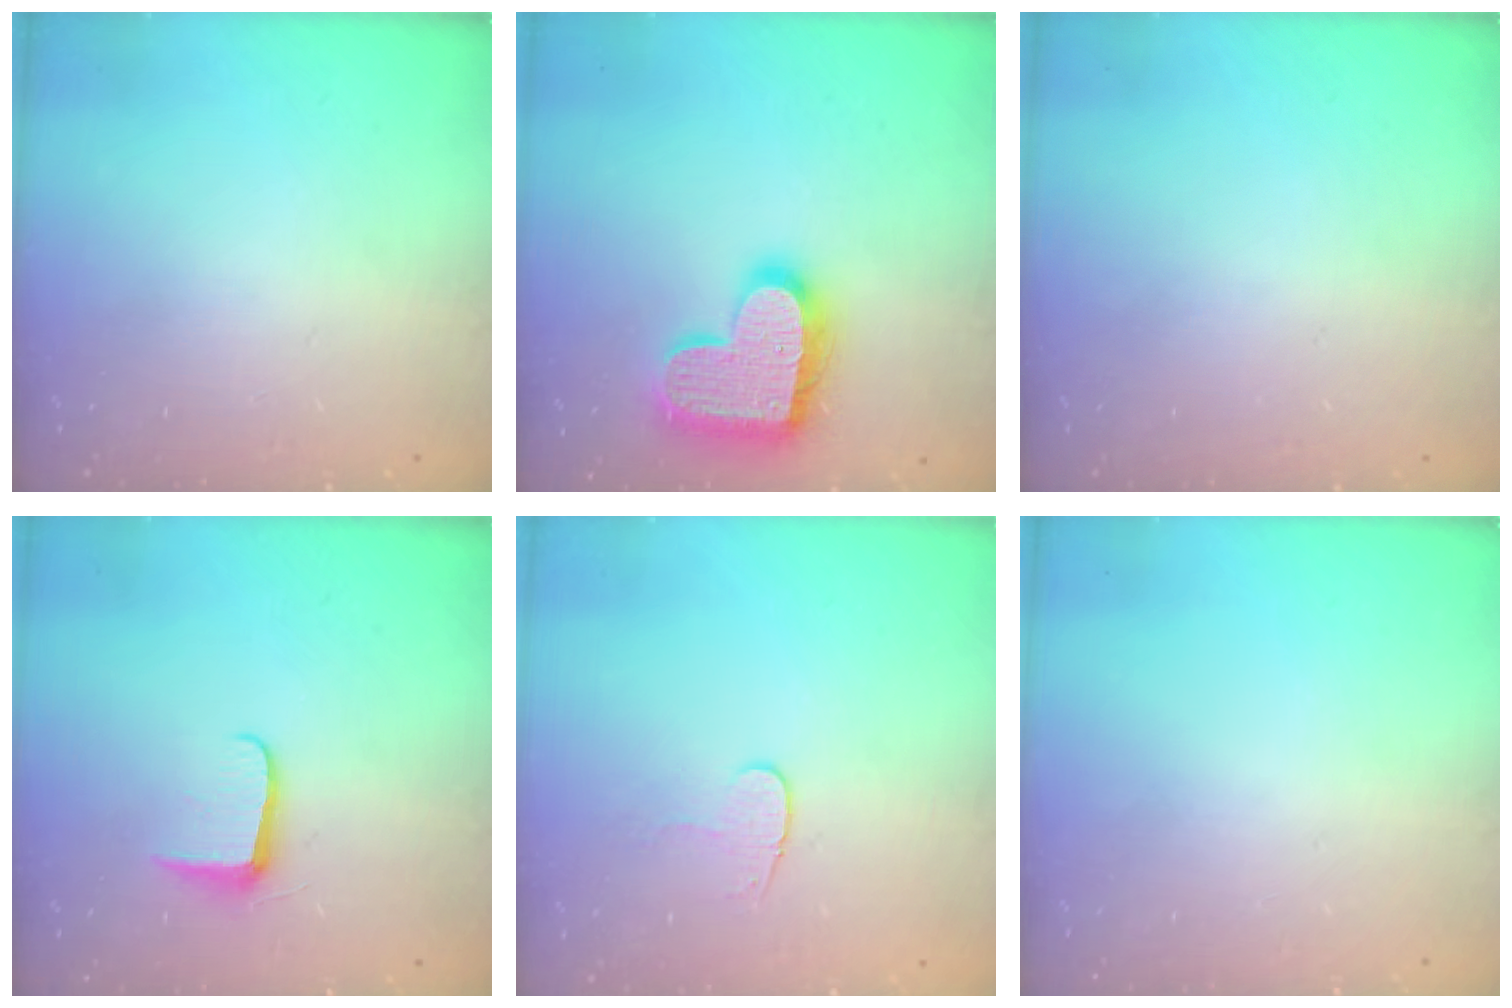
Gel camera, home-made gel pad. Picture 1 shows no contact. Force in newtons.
{"total": 18.1, "press": 18.1, "slide": 1.1}
{"total": 0.6, "press": 0.6, "slide": 0.2}
{"total": 5.9, "press": 5.8, "slide": 0.8}
{"total": 4.4, "press": 4.4, "slide": 0.5}
{"total": 0.0}